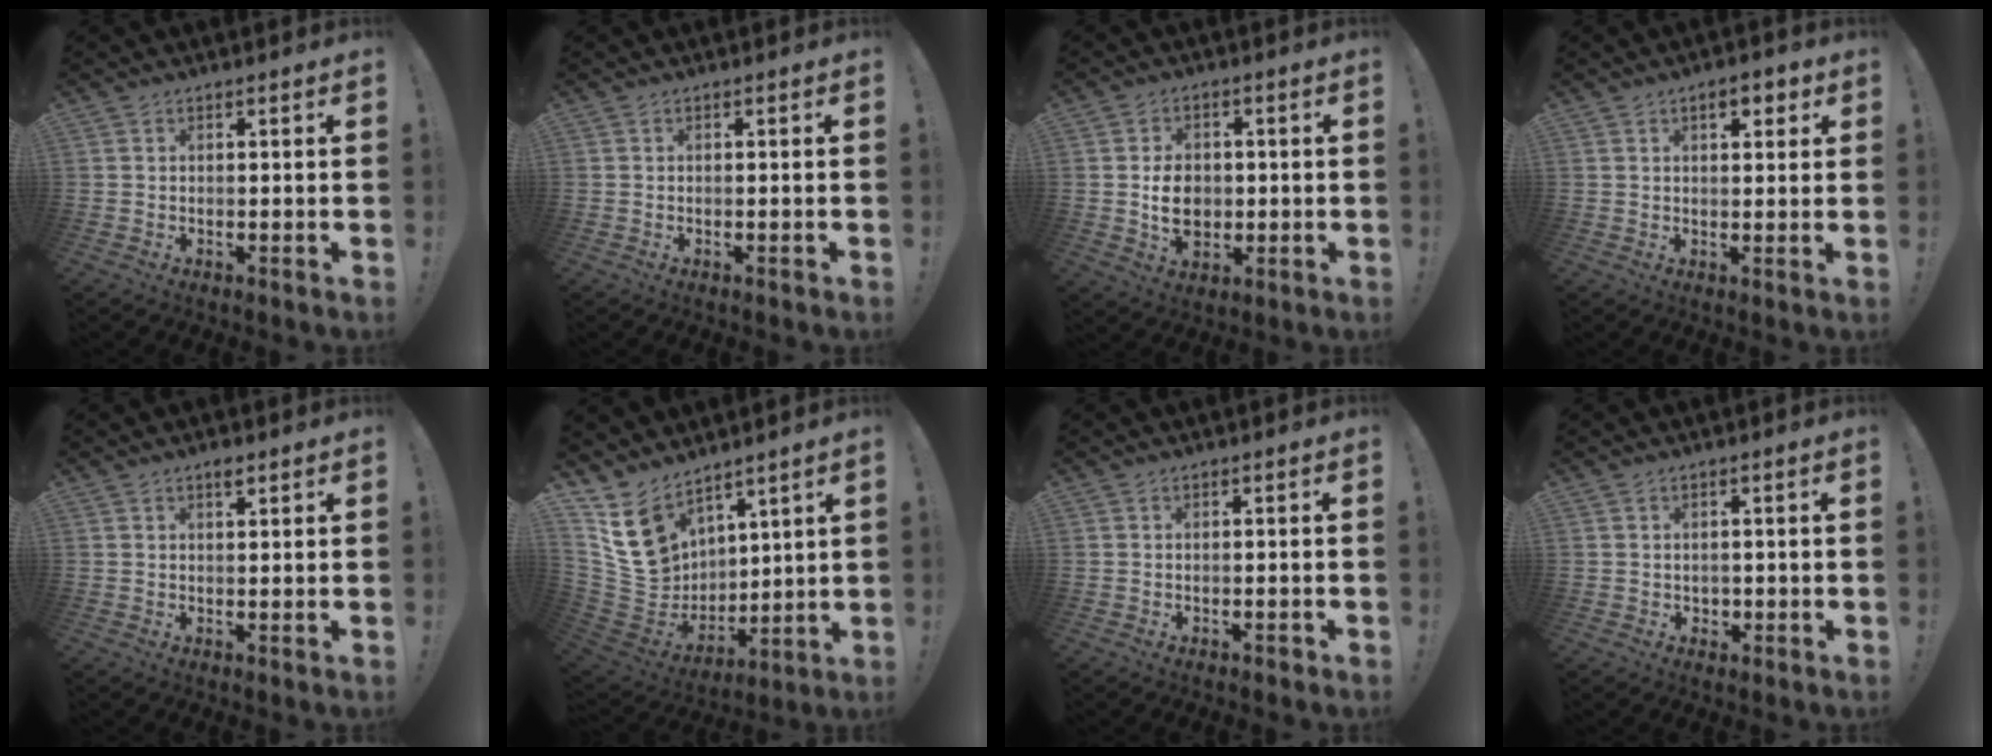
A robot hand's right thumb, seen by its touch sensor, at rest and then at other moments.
{"total": 0.0}
{"total": 9.1, "force": [-0.5, 7.1, 5.6], "torque": [-0.069, 0.003, -0.008]}
{"total": 4.8, "force": [2.4, 2.4, 3.4], "torque": [-0.032, -0.006, 0.034]}
{"total": 1.9, "force": [1.3, 0.3, 1.3], "torque": [-0.007, -0.008, 0.019]}
{"total": 16.7, "force": [10.4, 11.2, 6.7], "torque": [-0.126, -0.063, 0.206]}
{"total": 0.6, "force": [-0.5, 0.1, 0.3], "torque": [-0.007, 0.003, -0.008]}
{"total": 1.7, "force": [0.4, 1.7, 0.3], "torque": [0.000, -0.003, 0.007]}